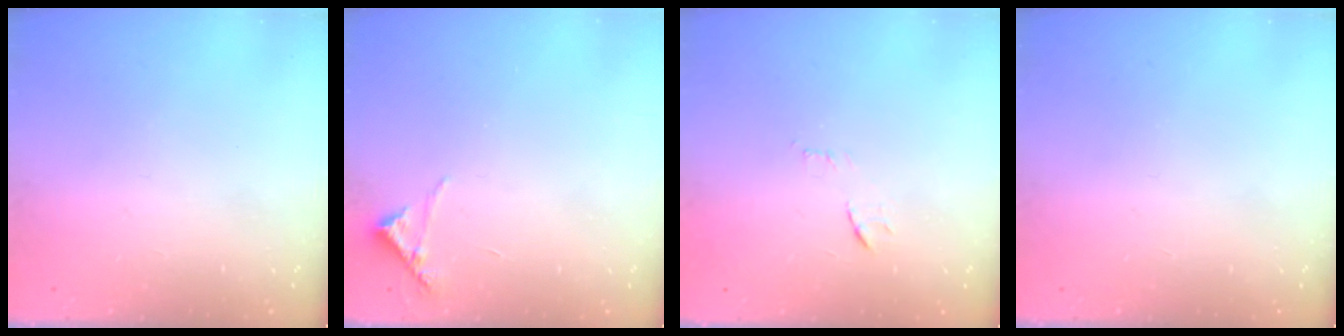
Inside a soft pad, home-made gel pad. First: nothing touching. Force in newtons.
{"total": 6.4, "press": 6.4, "slide": 0.2}
{"total": 8.1, "press": 8.0, "slide": 0.7}
{"total": 0.0}